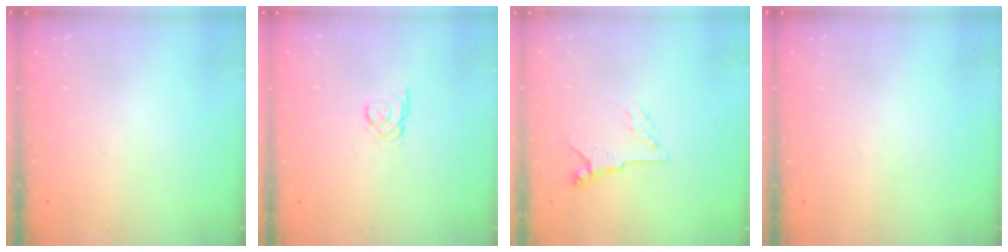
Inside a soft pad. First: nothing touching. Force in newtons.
{"total": 2.3, "press": 2.3, "slide": 0.2}
{"total": 5.1, "press": 5.1, "slide": 0.8}
{"total": 0.0}